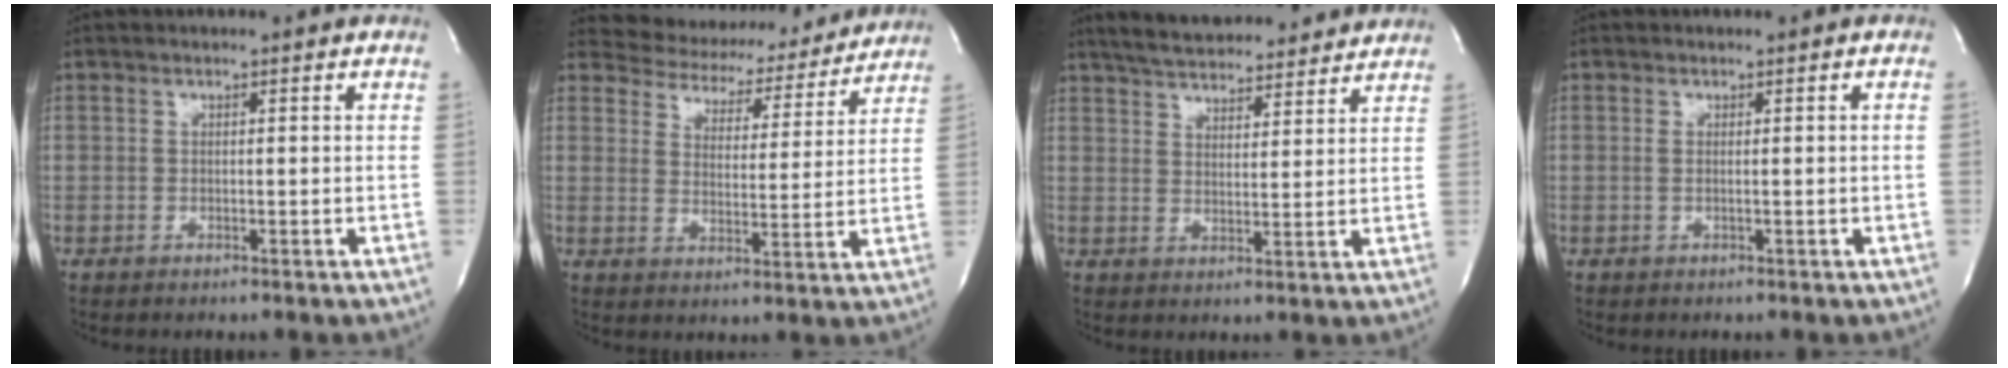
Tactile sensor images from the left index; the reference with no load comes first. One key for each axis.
{"total": 13.5, "fx": 12.6, "fy": 4.5, "fz": 1.6, "tx": -0.009, "ty": -0.001, "tz": 0.155}
{"total": 15.9, "fx": 14.6, "fy": 3.4, "fz": 5.5, "tx": -0.089, "ty": 0.025, "tz": 0.211}
{"total": 1.0, "fx": 0.0, "fy": -0.2, "fz": 1.0, "tx": -0.025, "ty": 0.007, "tz": 0.005}